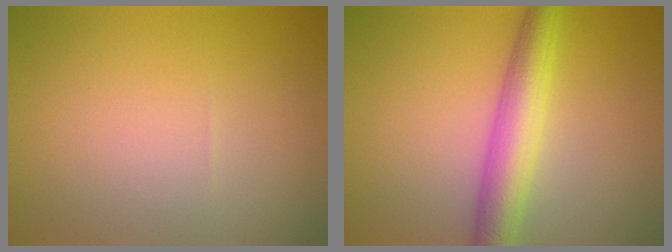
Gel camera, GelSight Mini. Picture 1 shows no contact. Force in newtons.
{"total": 4.9, "press": 4.9, "slide": 0.1}